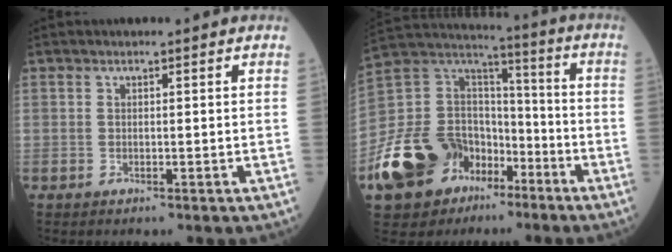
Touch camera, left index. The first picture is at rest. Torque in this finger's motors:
{"motor_torque": [1.50, 0.48, 0.67, 0.18]}